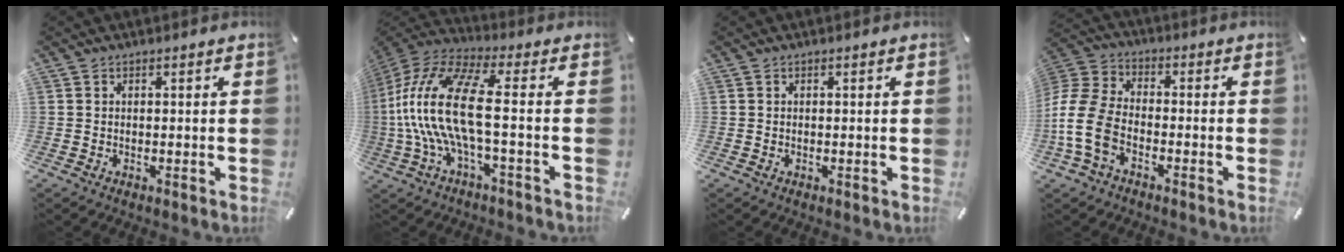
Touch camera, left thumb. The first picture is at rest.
{"total": 17.6, "force": [-1.1, 4.8, 16.9], "torque": [-0.372, -0.012, -0.032]}
{"total": 0.0}
{"total": 12.5, "force": [-5.3, 8.2, 7.7], "torque": [-0.176, 0.024, -0.099]}